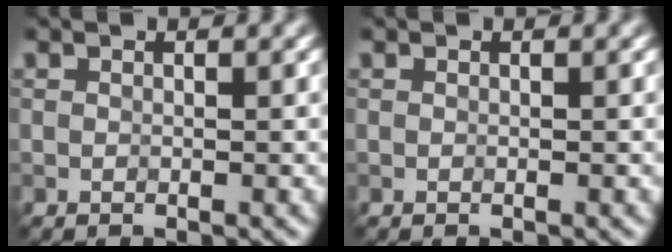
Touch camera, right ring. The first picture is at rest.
{"total": 0.0}